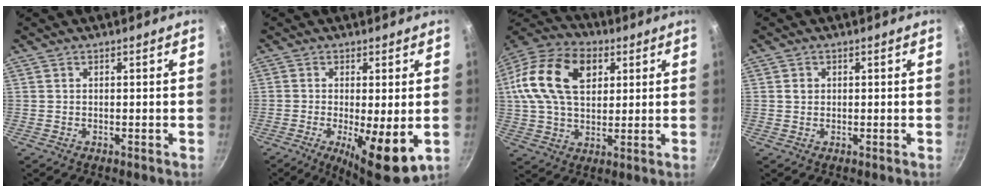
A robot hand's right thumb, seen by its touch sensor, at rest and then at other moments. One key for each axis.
{"total": 9.6, "fx": -1.7, "fy": 2.3, "fz": 9.2, "tx": -0.143, "ty": -0.014, "tz": -0.017}
{"total": 20.5, "fx": 5.5, "fy": 13.3, "fz": 14.5, "tx": -0.266, "ty": 0.018, "tz": 0.085}
{"total": 1.2, "fx": 0.2, "fy": 1.1, "fz": 0.5, "tx": -0.004, "ty": 0.003, "tz": 0.003}